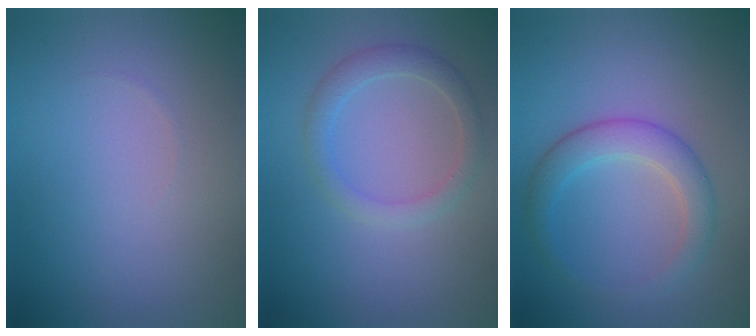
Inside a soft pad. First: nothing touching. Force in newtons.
{"total": 2.3, "press": 2.3, "slide": 0.1}
{"total": 3.3, "press": 3.3, "slide": 0.1}